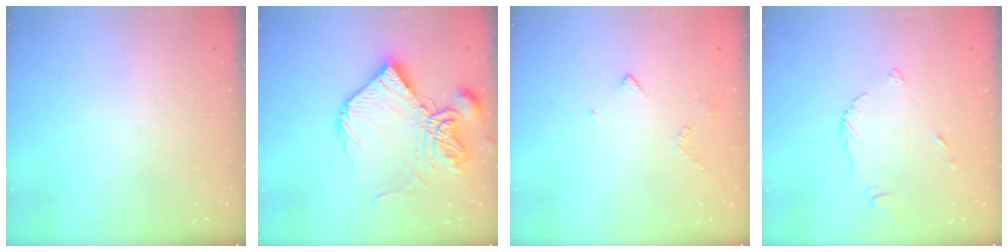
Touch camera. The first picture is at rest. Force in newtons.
{"total": 17.7, "press": 17.6, "slide": 1.9}
{"total": 3.2, "press": 3.1, "slide": 0.7}
{"total": 4.5, "press": 4.5, "slide": 0.5}